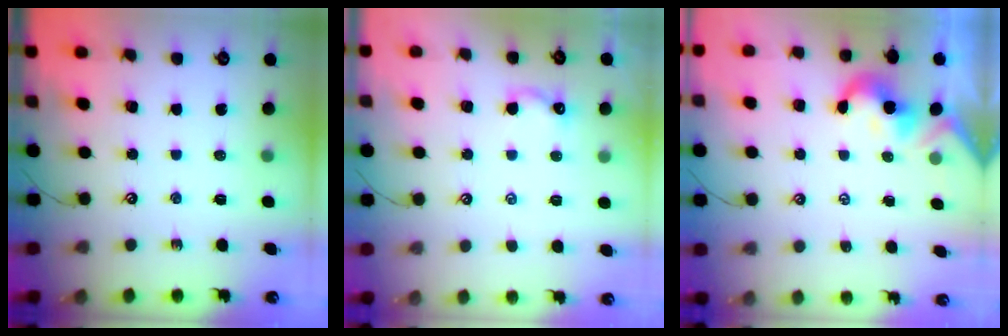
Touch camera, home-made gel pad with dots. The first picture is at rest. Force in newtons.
{"total": 2.1, "press": 2.1, "slide": 0.4}
{"total": 2.0, "press": 1.9, "slide": 0.6}